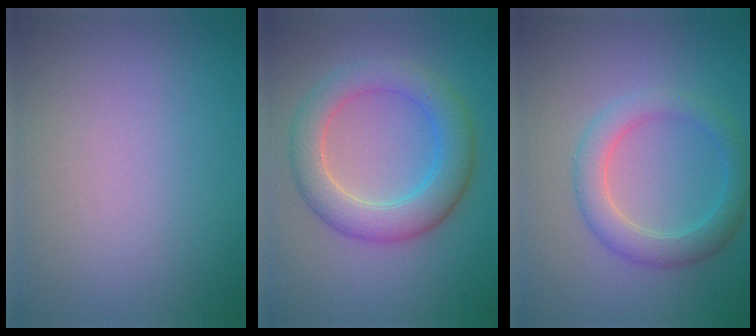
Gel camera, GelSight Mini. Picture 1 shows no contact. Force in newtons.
{"total": 5.4, "press": 5.4, "slide": 0.1}
{"total": 3.6, "press": 3.6, "slide": 0.3}